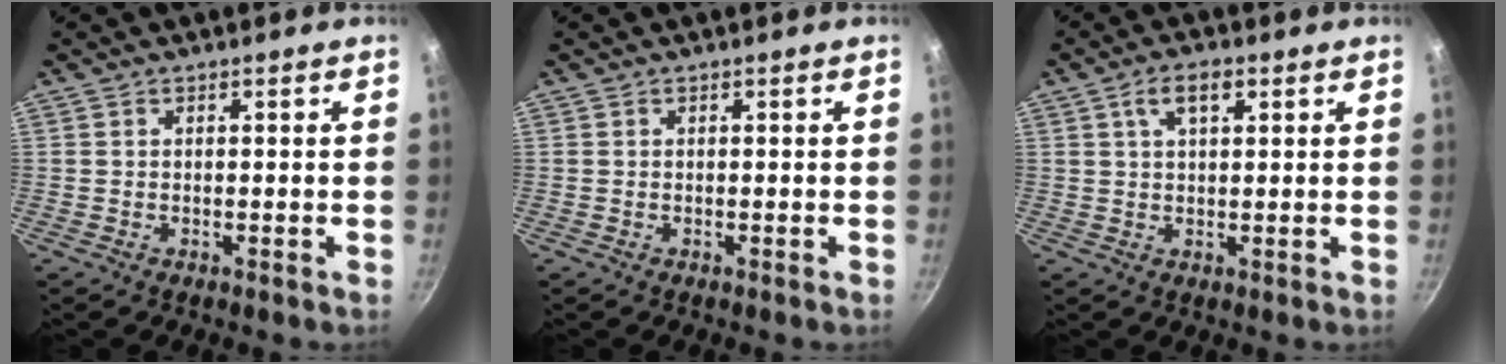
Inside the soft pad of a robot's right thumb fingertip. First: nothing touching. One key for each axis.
{"total": 0.0}
{"total": 4.9, "fx": 2.1, "fy": 2.4, "fz": 3.8, "tx": -0.056, "ty": 0.003, "tz": 0.035}